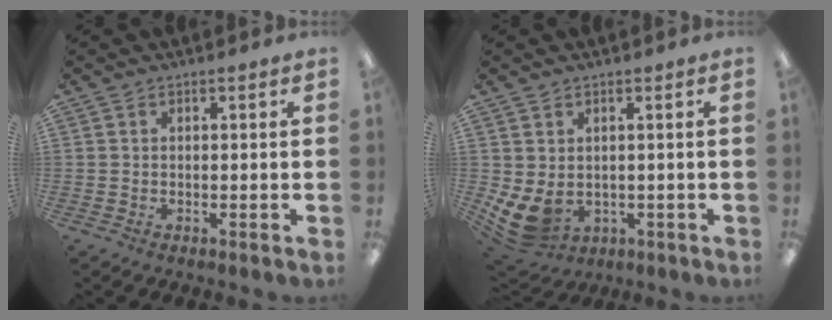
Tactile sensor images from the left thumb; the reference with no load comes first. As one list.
[{"total": 7.0, "force": [0.1, 5.5, 4.3], "torque": [-0.102, -0.005, 0.008]}]